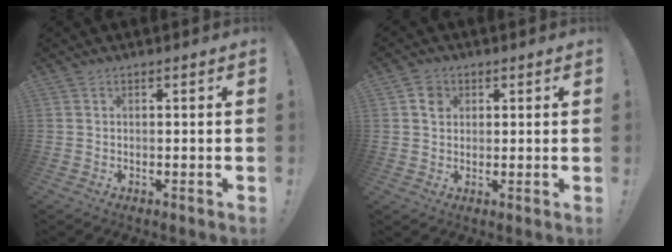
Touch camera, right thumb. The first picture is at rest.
{"total": 3.9, "force": [1.2, 3.5, 1.2], "torque": [0.001, -0.004, 0.019]}